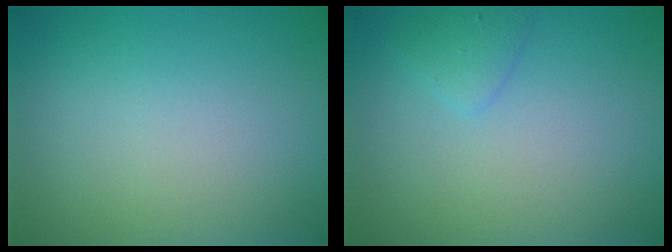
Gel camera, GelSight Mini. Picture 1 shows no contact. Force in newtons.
{"total": 1.3, "press": 1.3, "slide": 0.0}